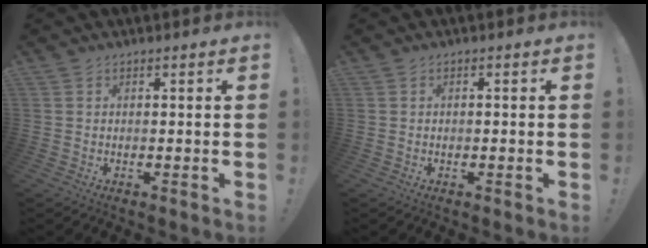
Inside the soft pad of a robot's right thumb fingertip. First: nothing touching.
{"total": 0.6, "force": [-0.5, -0.1, 0.3], "torque": [-0.007, 0.002, -0.009]}